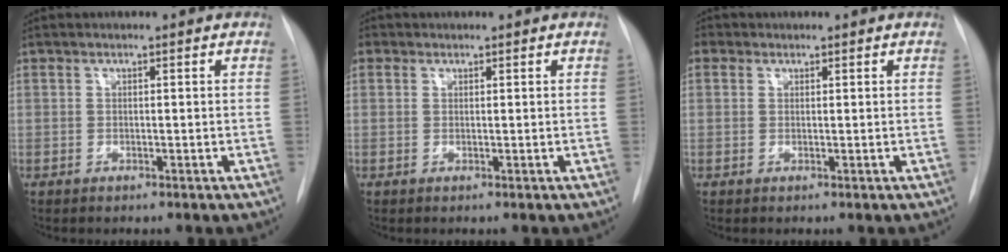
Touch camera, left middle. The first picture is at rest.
{"total": 1.1, "force": [0.6, 1.0, 0.2], "torque": [0.003, 0.006, 0.005]}
{"total": 1.8, "force": [0.8, 1.5, 0.5], "torque": [-0.006, 0.010, 0.011]}